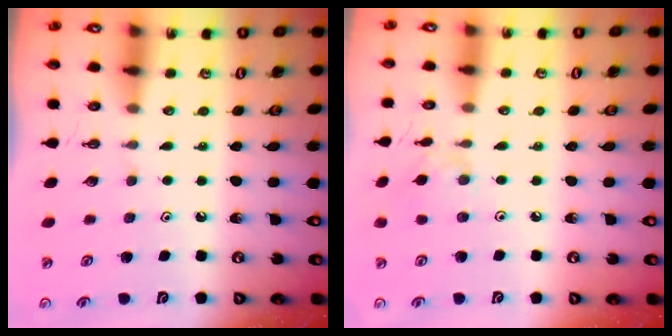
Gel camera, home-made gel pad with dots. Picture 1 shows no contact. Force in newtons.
{"total": 1.9, "press": 1.8, "slide": 0.5}